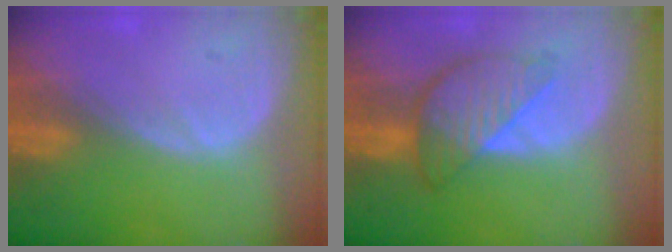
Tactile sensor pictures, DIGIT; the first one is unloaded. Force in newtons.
{"total": 6.2, "press": 6.2, "slide": 0.4}